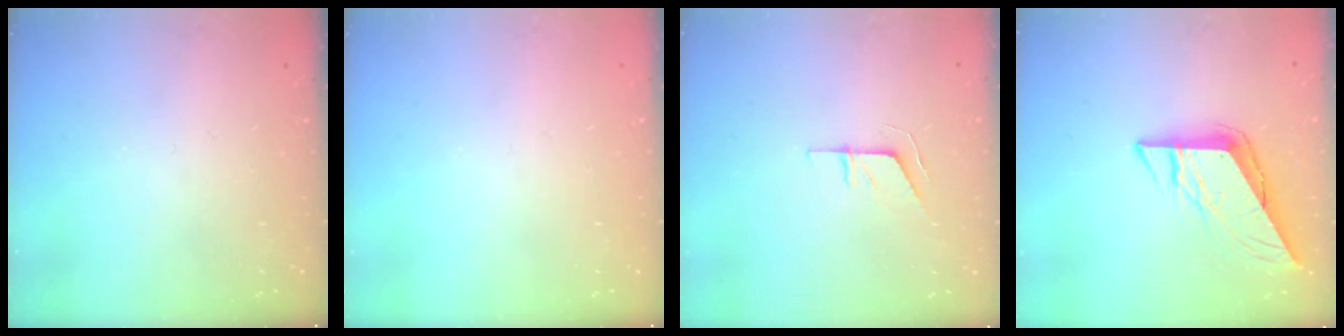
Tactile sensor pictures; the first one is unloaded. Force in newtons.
{"total": 0.0}
{"total": 4.5, "press": 4.5, "slide": 0.3}
{"total": 9.4, "press": 9.3, "slide": 0.7}